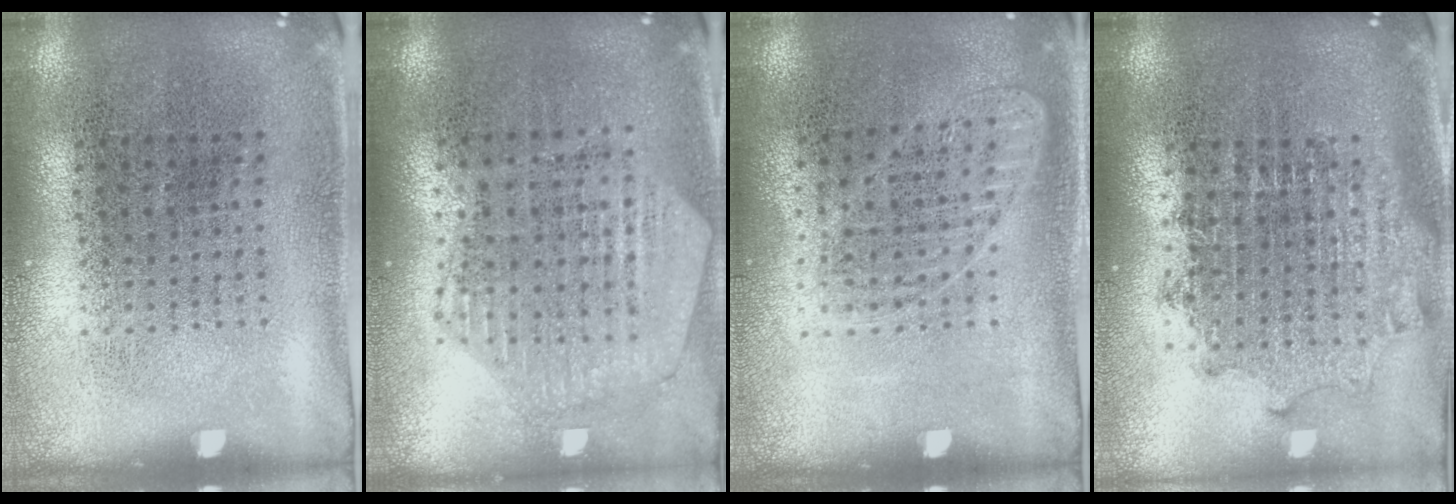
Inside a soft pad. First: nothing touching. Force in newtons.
{"total": 1.2, "press": 1.1, "slide": 0.2}
{"total": 1.1, "press": 1.1, "slide": 0.2}
{"total": 1.8, "press": 1.4, "slide": 1.0}